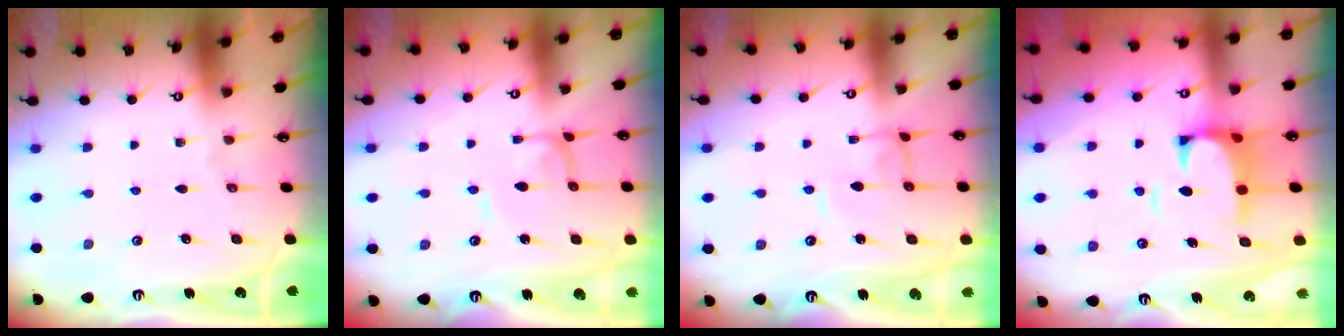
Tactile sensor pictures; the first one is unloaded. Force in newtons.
{"total": 2.1, "press": 2.1, "slide": 0.0}
{"total": 1.1, "press": 1.0, "slide": 0.3}
{"total": 3.6, "press": 3.4, "slide": 1.3}